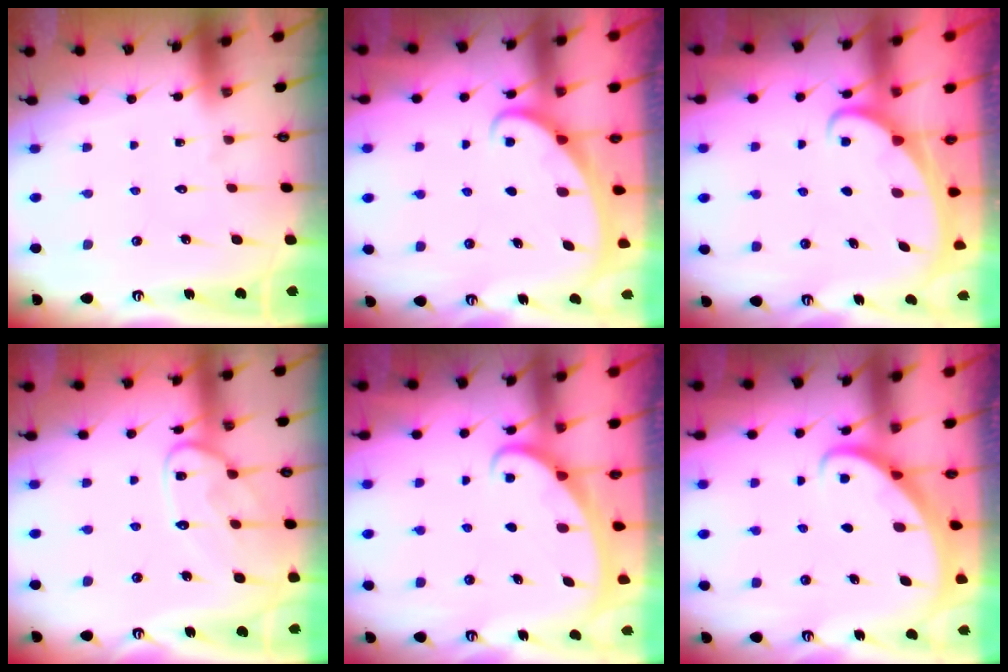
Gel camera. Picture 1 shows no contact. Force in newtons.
{"total": 2.2, "press": 2.2, "slide": 0.3}
{"total": 2.1, "press": 2.1, "slide": 0.3}
{"total": 11.7, "press": 11.6, "slide": 0.7}
{"total": 2.2, "press": 2.2, "slide": 0.4}
{"total": 2.8, "press": 2.8, "slide": 0.2}